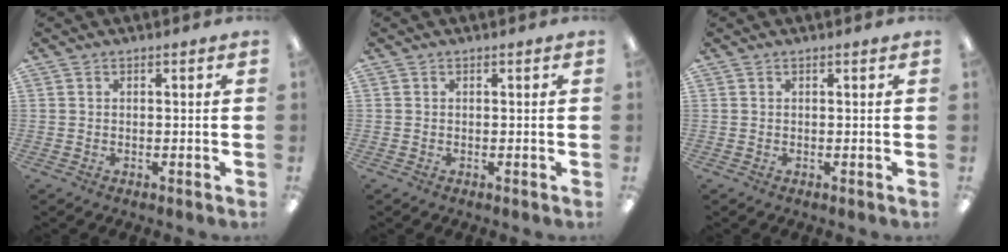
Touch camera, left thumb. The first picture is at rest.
{"total": 0.0}
{"total": 0.0}